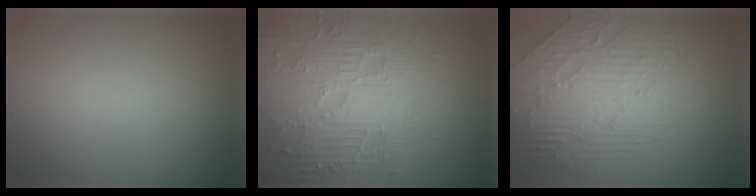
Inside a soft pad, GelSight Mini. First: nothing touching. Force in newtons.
{"total": 8.7, "press": 6.4, "slide": 5.8}
{"total": 4.6, "press": 4.2, "slide": 1.9}